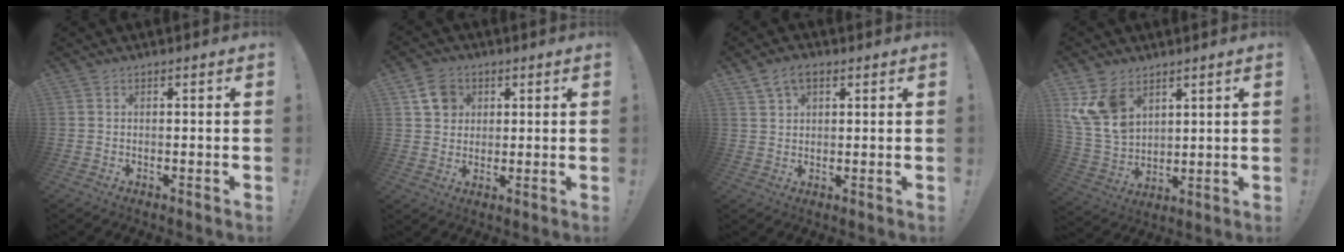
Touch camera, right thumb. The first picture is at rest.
{"total": 7.5, "force": [3.3, 6.2, 2.6], "torque": [-0.034, -0.011, 0.065]}
{"total": 5.3, "force": [3.0, 3.3, 3.0], "torque": [-0.050, -0.008, 0.057]}
{"total": 12.6, "force": [6.6, 8.7, 6.3], "torque": [-0.141, -0.035, 0.133]}